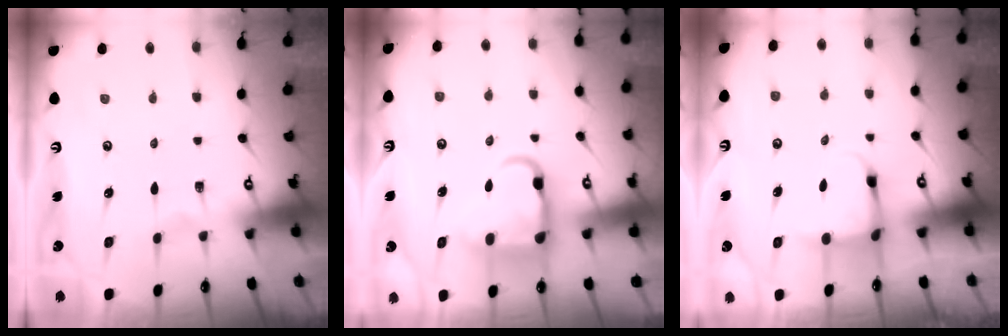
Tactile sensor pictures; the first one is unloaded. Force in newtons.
{"total": 11.6, "press": 11.5, "slide": 1.4}
{"total": 3.9, "press": 3.7, "slide": 1.3}